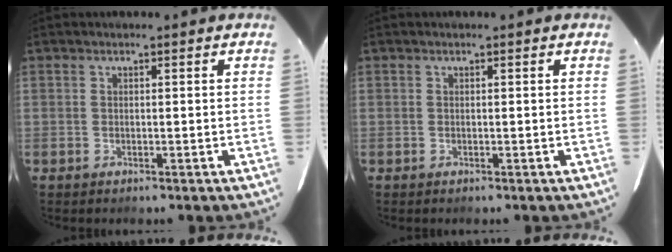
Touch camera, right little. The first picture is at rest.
{"total": 0.0}